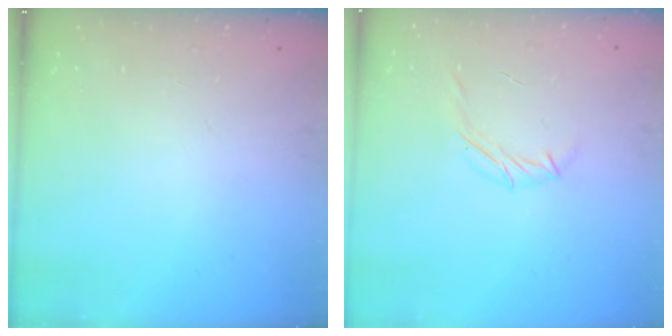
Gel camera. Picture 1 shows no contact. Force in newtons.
{"total": 5.7, "press": 5.6, "slide": 1.0}